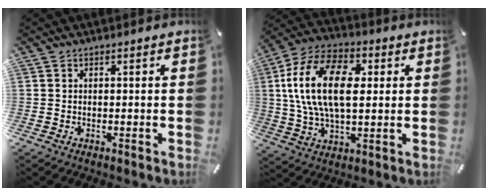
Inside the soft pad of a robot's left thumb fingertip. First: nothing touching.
{"total": 18.1, "force": [2.9, 10.6, 14.3], "torque": [-0.314, 0.011, 0.049]}